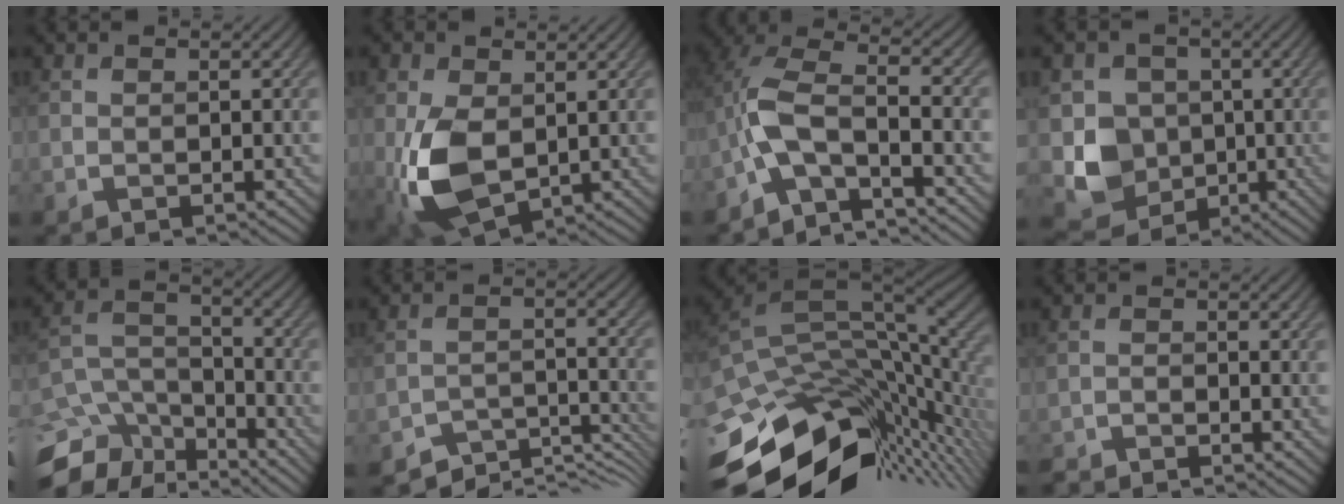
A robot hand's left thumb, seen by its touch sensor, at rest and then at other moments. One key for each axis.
{"total": 9.0, "fx": -0.7, "fy": 5.5, "fz": 7.1, "tx": -0.176, "ty": -0.016, "tz": -0.013}
{"total": 7.9, "fx": -3.5, "fy": 2.5, "fz": 6.6, "tx": -0.130, "ty": 0.013, "tz": -0.089}
{"total": 7.1, "fx": -0.6, "fy": 6.5, "fz": 2.7, "tx": -0.062, "ty": -0.017, "tz": -0.019}
{"total": 11.7, "fx": -8.9, "fy": 5.8, "fz": 4.8, "tx": -0.132, "ty": -0.020, "tz": -0.127}
{"total": 6.4, "fx": -5.9, "fy": 1.4, "fz": 1.9, "tx": -0.036, "ty": -0.006, "tz": -0.095}
{"total": 14.7, "fx": -4.9, "fy": 7.3, "fz": 11.7, "tx": -0.203, "ty": -0.013, "tz": -0.066}
{"total": 2.3, "fx": -2.2, "fy": 0.0, "fz": 0.3, "tx": -0.008, "ty": -0.003, "tz": -0.050}